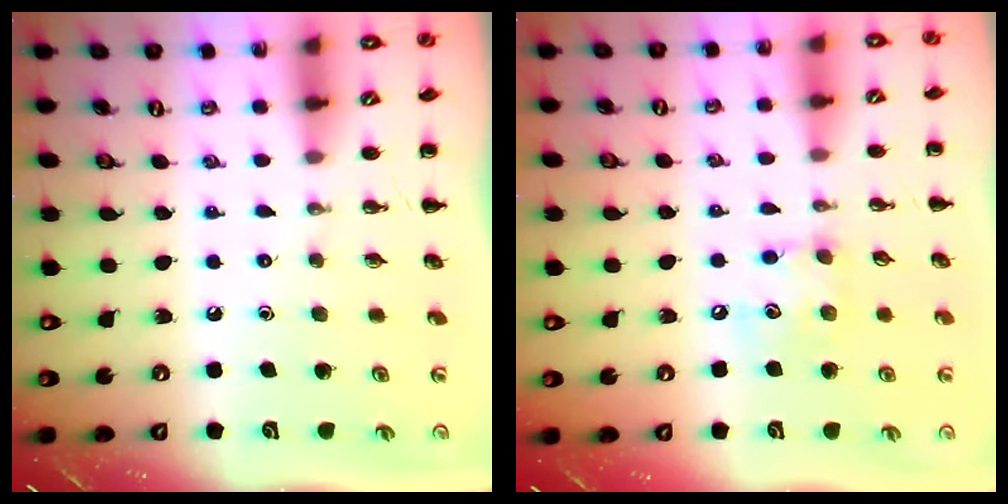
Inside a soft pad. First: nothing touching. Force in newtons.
{"total": 7.6, "press": 7.5, "slide": 0.6}